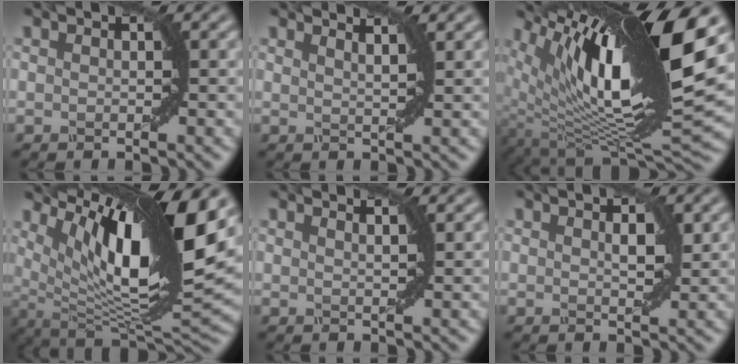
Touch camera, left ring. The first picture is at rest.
{"total": 2.6, "force": [2.0, 1.0, 1.4], "torque": [-0.001, 0.005, 0.003]}
{"total": 16.6, "force": [5.5, 5.3, 14.7], "torque": [-0.263, -0.006, 0.110]}
{"total": 14.8, "force": [6.3, 4.4, 12.7], "torque": [-0.203, 0.001, 0.116]}
{"total": 1.8, "force": [1.2, 0.8, 1.0], "torque": [0.008, -0.003, -0.008]}
{"total": 1.2, "force": [0.4, 0.6, 1.0], "torque": [-0.017, -0.003, 0.010]}